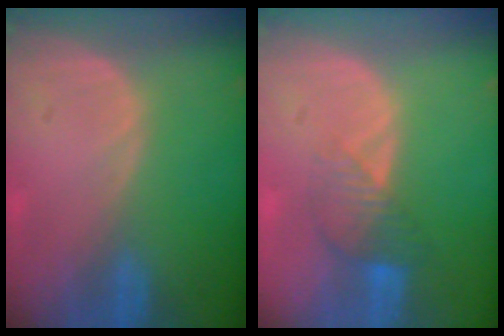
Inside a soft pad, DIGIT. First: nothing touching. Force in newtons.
{"total": 4.4, "press": 3.8, "slide": 2.2}